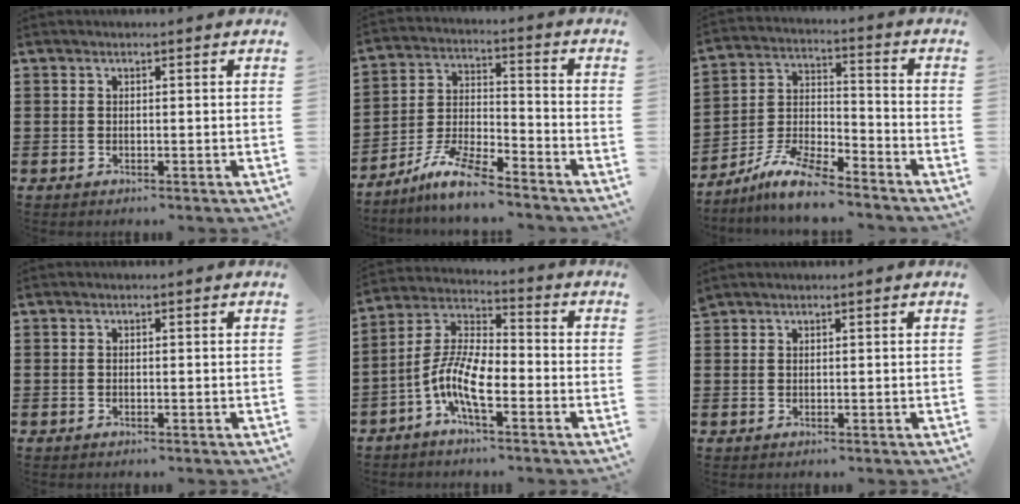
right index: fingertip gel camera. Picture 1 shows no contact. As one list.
[{"total": 8.2, "force": [-7.0, 1.0, 4.1], "torque": [-0.096, -0.001, -0.140]}, {"total": 8.8, "force": [-7.8, 1.7, 3.8], "torque": [-0.089, 0.009, -0.154]}, {"total": 0.0}, {"total": 9.4, "force": [-4.0, 3.3, 7.9], "torque": [-0.193, -0.008, -0.084]}, {"total": 0.7, "force": [0.7, 0.2, -0.2], "torque": [0.002, 0.001, 0.014]}]